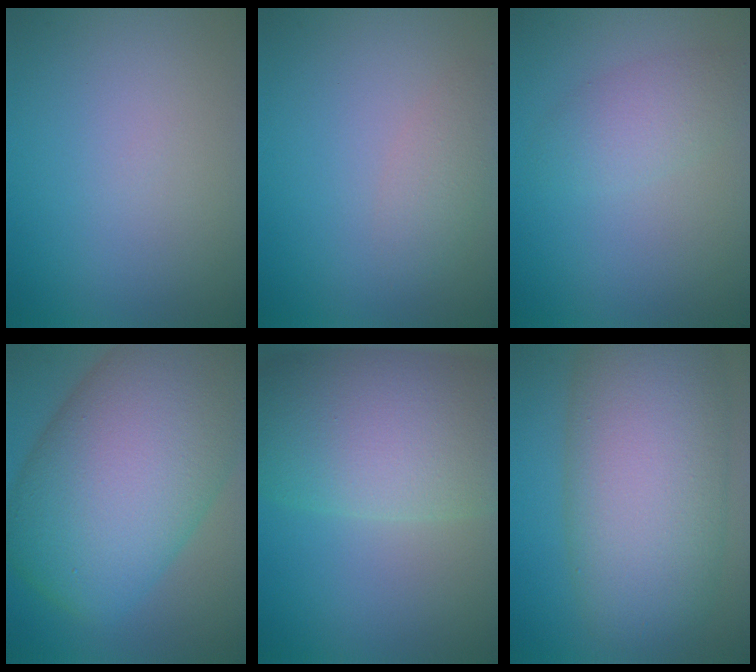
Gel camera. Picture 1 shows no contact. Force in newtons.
{"total": 2.0, "press": 2.0, "slide": 0.0}
{"total": 2.5, "press": 2.5, "slide": 0.0}
{"total": 16.4, "press": 16.4, "slide": 0.4}
{"total": 12.1, "press": 12.0, "slide": 0.8}
{"total": 12.2, "press": 12.2, "slide": 0.4}